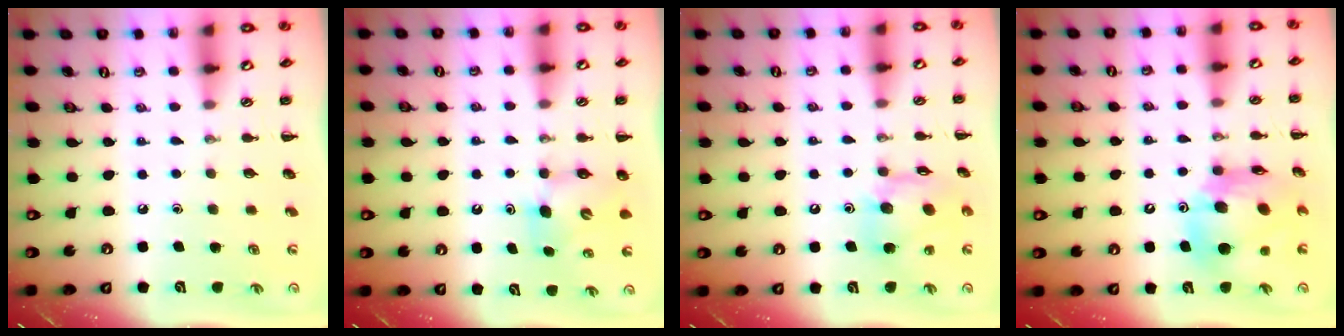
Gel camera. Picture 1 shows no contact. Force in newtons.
{"total": 6.2, "press": 6.1, "slide": 0.7}
{"total": 14.7, "press": 14.4, "slide": 3.3}
{"total": 14.4, "press": 13.8, "slide": 4.1}